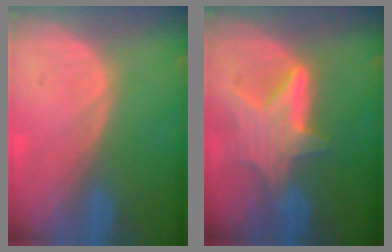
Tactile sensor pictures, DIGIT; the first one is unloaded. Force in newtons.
{"total": 6.9, "press": 6.7, "slide": 1.7}